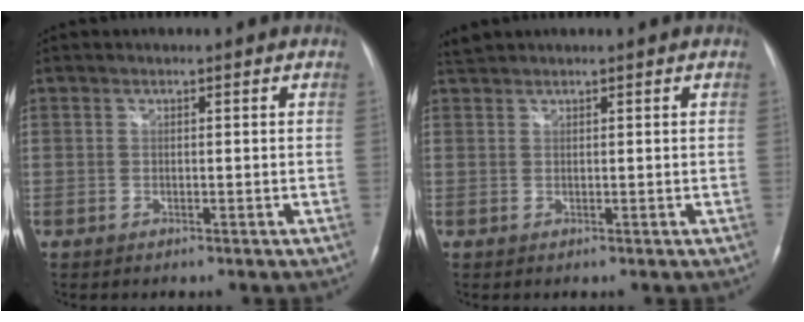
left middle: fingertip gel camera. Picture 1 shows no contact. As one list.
[{"total": 1.3, "force": [1.3, 0.0, 0.0], "torque": [-0.009, 0.015, 0.032]}]